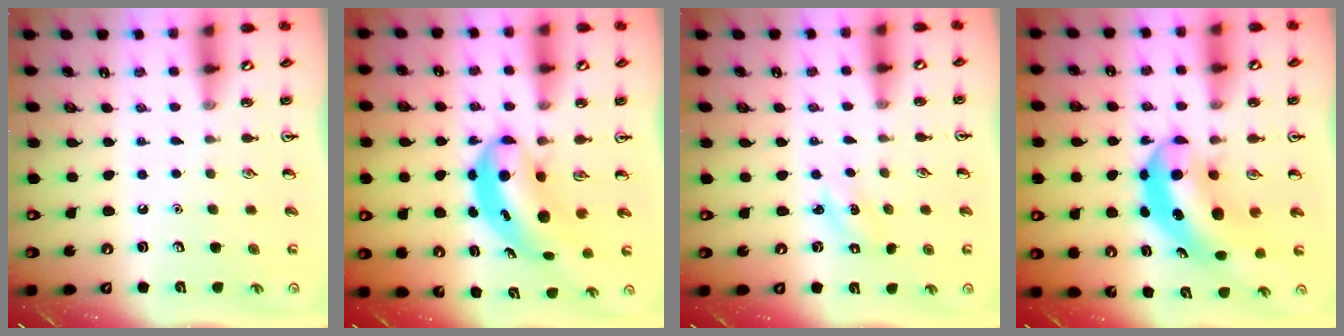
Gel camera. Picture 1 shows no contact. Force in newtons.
{"total": 6.1, "press": 5.9, "slide": 1.6}
{"total": 1.4, "press": 1.3, "slide": 0.5}
{"total": 7.3, "press": 7.0, "slide": 2.1}